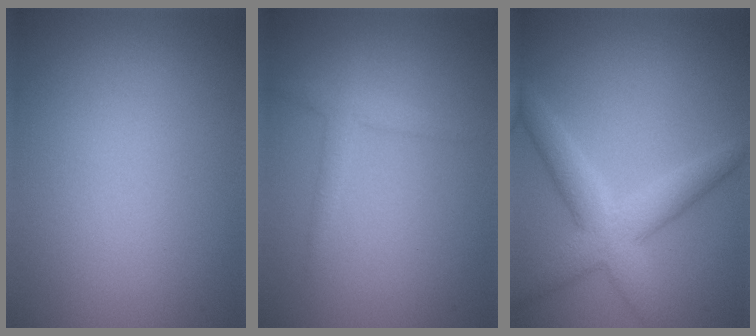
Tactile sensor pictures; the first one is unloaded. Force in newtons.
{"total": 1.8, "press": 1.8, "slide": 0.0}
{"total": 4.9, "press": 4.9, "slide": 0.1}